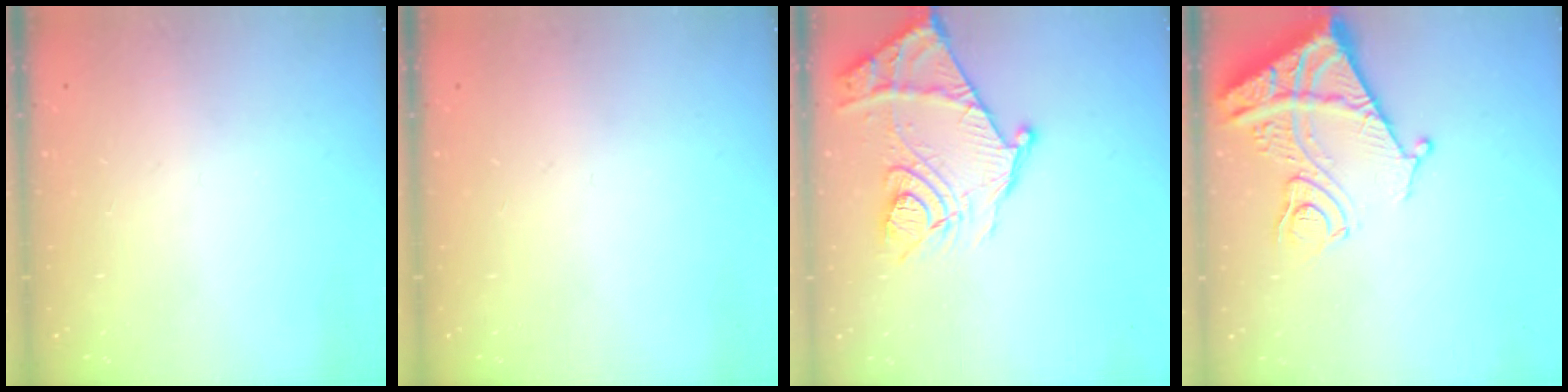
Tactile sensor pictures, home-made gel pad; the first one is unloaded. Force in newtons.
{"total": 0.0}
{"total": 17.3, "press": 17.2, "slide": 1.7}
{"total": 13.8, "press": 13.8, "slide": 1.4}